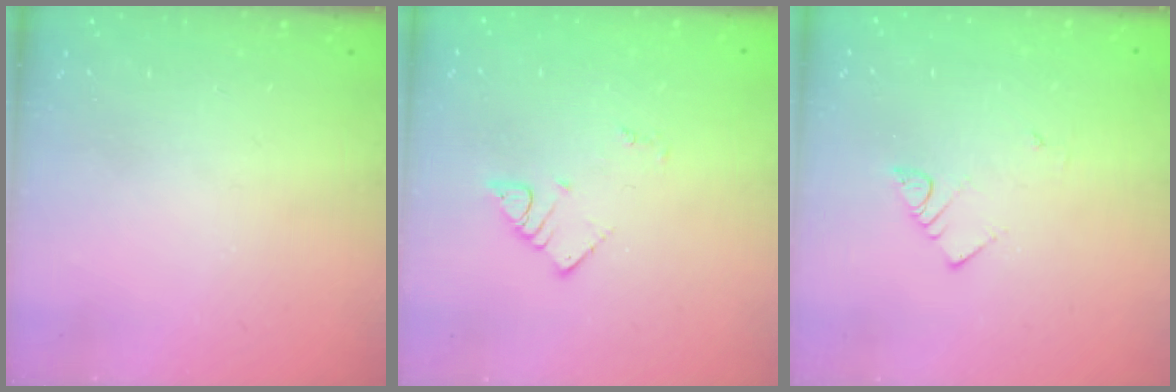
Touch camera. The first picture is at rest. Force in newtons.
{"total": 2.7, "press": 2.7, "slide": 0.4}
{"total": 3.2, "press": 3.2, "slide": 0.3}